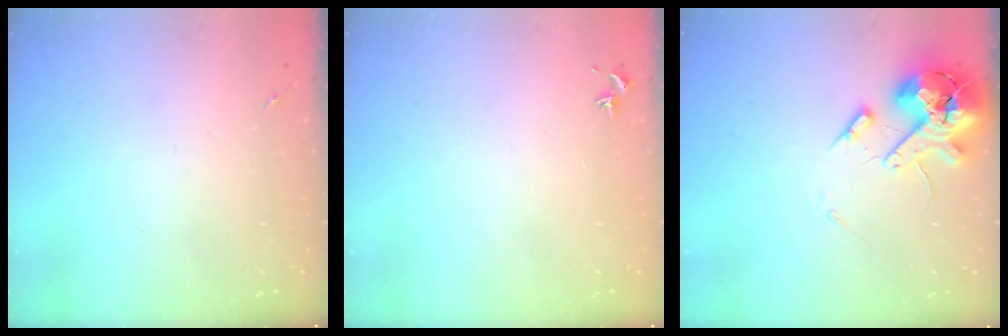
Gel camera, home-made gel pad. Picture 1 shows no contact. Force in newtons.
{"total": 0.7, "press": 0.5, "slide": 0.4}
{"total": 14.6, "press": 14.4, "slide": 2.4}